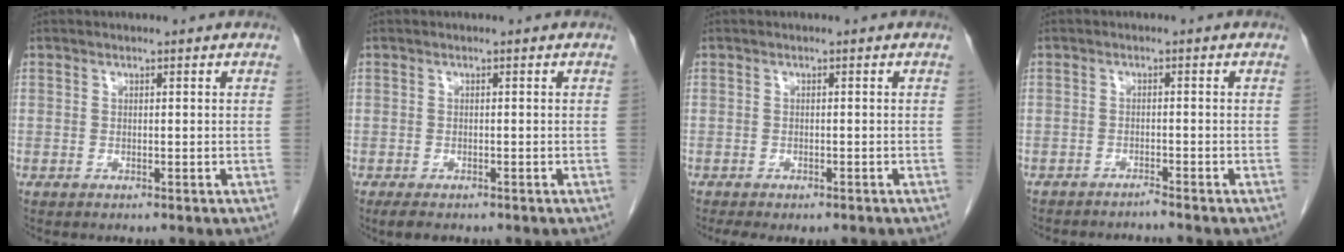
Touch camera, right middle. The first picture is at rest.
{"total": 2.3, "force": [-1.7, 0.9, 1.3], "torque": [-0.028, -0.006, -0.024]}
{"total": 4.2, "force": [-3.2, 1.6, 2.2], "torque": [-0.033, -0.009, -0.043]}
{"total": 2.5, "force": [-2.5, -0.4, 0.1], "torque": [0.005, -0.002, -0.035]}